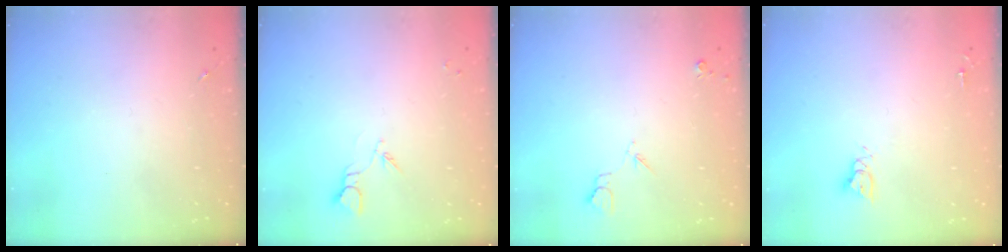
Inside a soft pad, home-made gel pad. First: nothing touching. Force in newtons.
{"total": 3.6, "press": 3.5, "slide": 0.4}
{"total": 5.0, "press": 4.9, "slide": 0.7}
{"total": 3.6, "press": 3.6, "slide": 0.4}